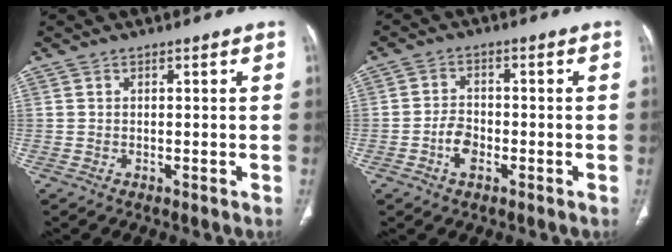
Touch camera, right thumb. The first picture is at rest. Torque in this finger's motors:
{"motor_torque": [0.96, 0.61, 0.72, -0.51, 0.02]}